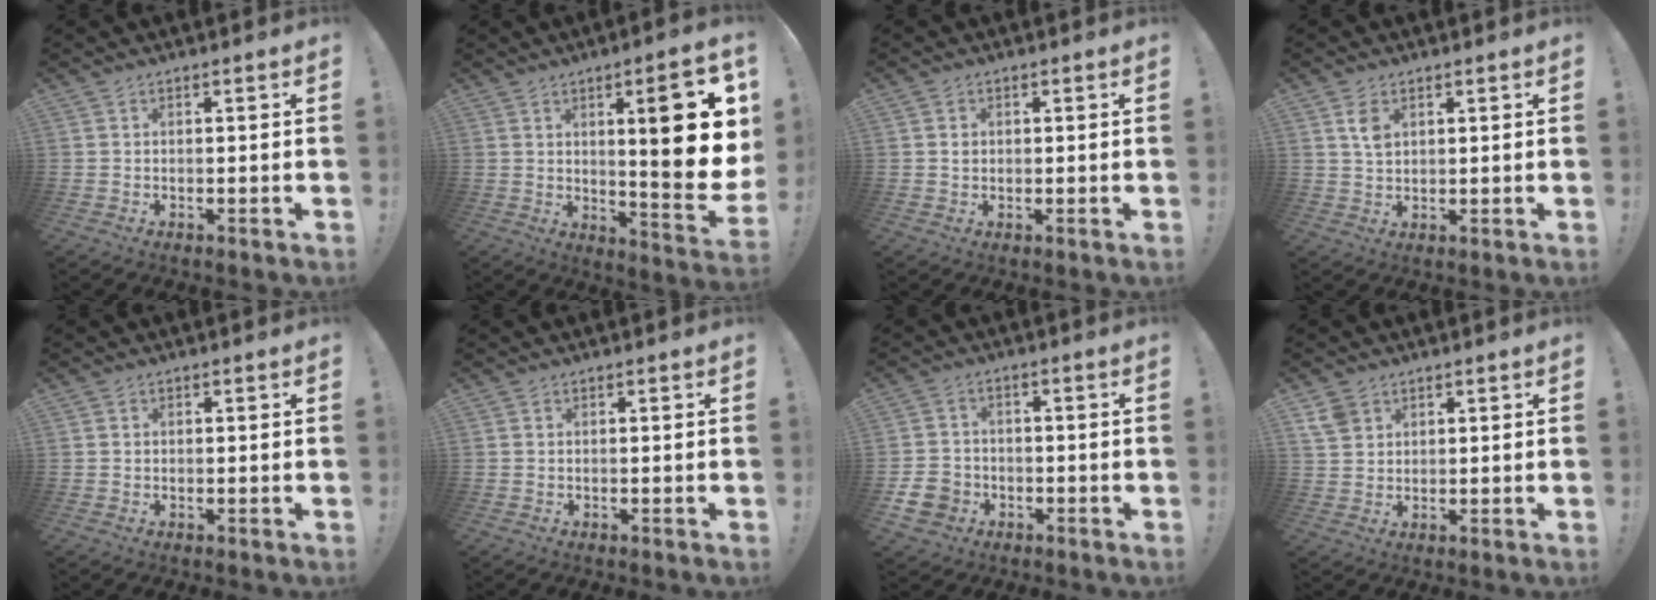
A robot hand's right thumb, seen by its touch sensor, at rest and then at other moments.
{"total": 19.5, "force": [5.2, 4.8, 18.1], "torque": [-0.227, -0.043, 0.076]}
{"total": 1.2, "force": [0.2, 1.2, 0.1], "torque": [0.006, 0.000, 0.000]}
{"total": 4.4, "force": [1.9, 2.5, 3.1], "torque": [-0.041, -0.006, 0.032]}
{"total": 0.7, "force": [-0.1, 0.6, -0.3], "torque": [-0.001, 0.005, 0.001]}
{"total": 0.0}
{"total": 7.7, "force": [-3.6, 6.1, 3.1], "torque": [-0.059, 0.021, -0.067]}
{"total": 5.1, "force": [3.0, 3.6, 2.0], "torque": [-0.037, -0.007, 0.060]}